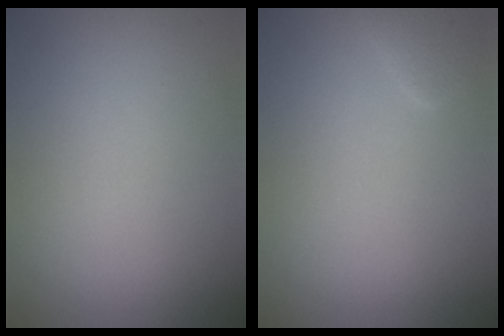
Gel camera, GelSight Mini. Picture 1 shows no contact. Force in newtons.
{"total": 1.3, "press": 1.2, "slide": 0.1}